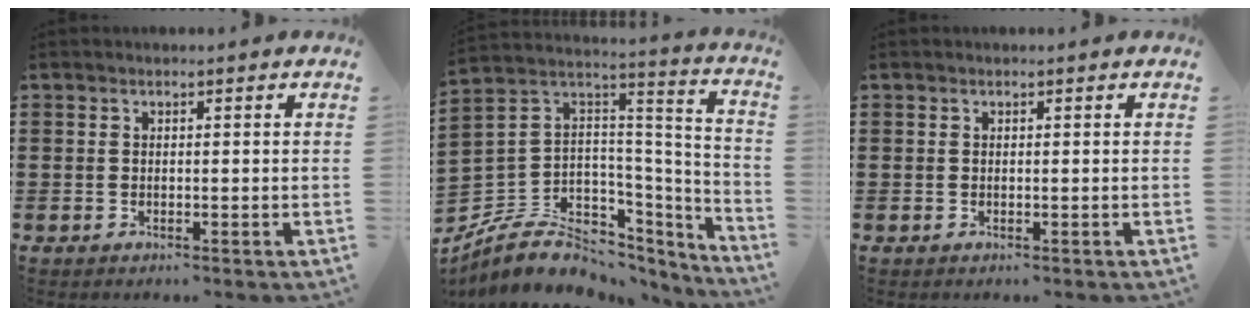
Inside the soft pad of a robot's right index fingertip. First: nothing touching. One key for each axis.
{"total": 8.4, "fx": -4.7, "fy": 6.2, "fz": 3.0, "tx": -0.087, "ty": -0.006, "tz": -0.084}
{"total": 0.0}